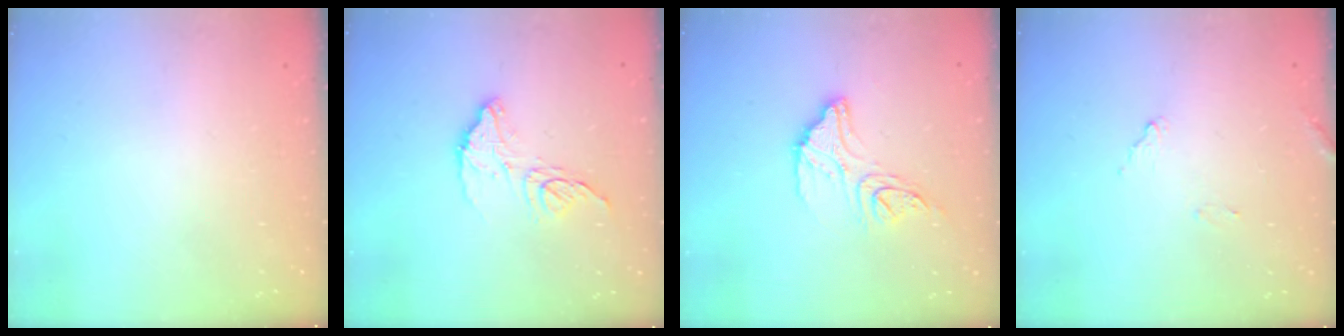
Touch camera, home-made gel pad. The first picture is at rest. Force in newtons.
{"total": 11.4, "press": 11.4, "slide": 0.9}
{"total": 13.1, "press": 13.1, "slide": 1.1}
{"total": 8.9, "press": 8.9, "slide": 0.5}